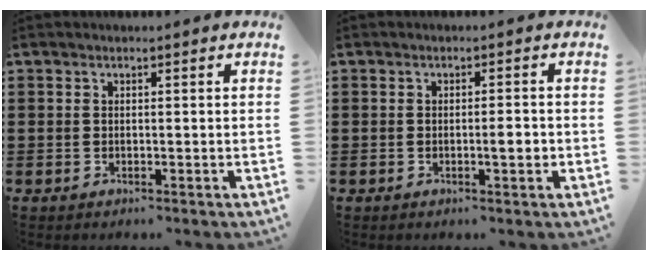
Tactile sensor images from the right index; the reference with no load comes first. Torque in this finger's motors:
{"motor_torque": [1.61, 0.18, 0.10, 0.08]}